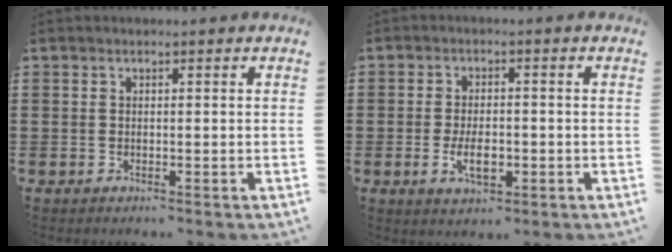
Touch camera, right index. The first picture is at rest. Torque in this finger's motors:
{"motor_torque": [1.06, 1.08, 0.53, 0.14]}